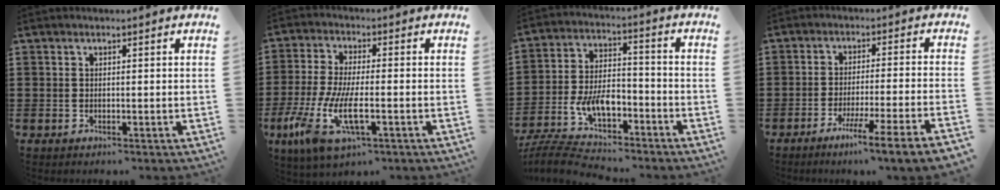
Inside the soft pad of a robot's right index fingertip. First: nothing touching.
{"total": 9.9, "force": [-4.1, 2.8, 8.5], "torque": [-0.194, -0.018, -0.076]}
{"total": 9.8, "force": [-5.8, 4.4, 6.5], "torque": [-0.151, -0.001, -0.115]}
{"total": 6.3, "force": [-4.7, -1.2, 4.0], "torque": [-0.062, -0.015, -0.087]}